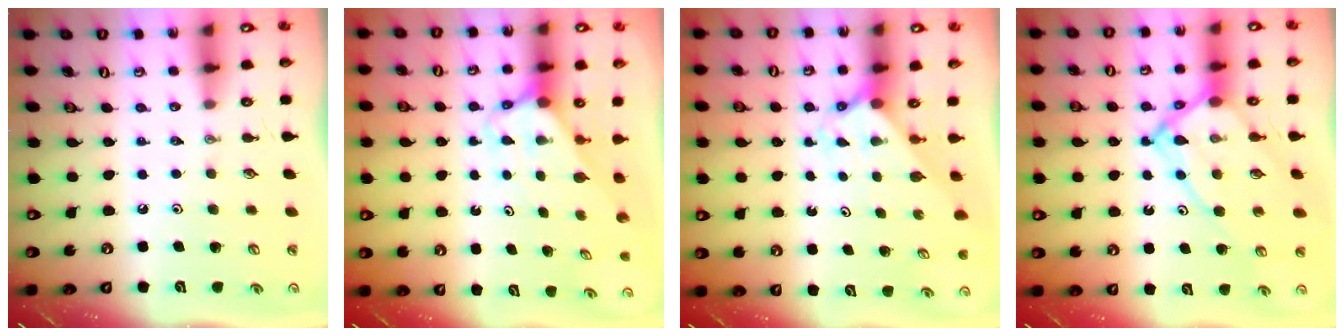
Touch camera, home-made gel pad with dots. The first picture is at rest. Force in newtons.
{"total": 2.6, "press": 2.6, "slide": 0.1}
{"total": 2.0, "press": 2.0, "slide": 0.2}
{"total": 13.9, "press": 13.8, "slide": 1.2}